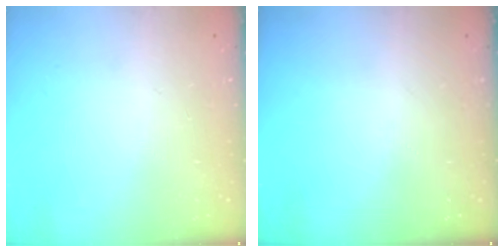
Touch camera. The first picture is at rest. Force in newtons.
{"total": 0.0}